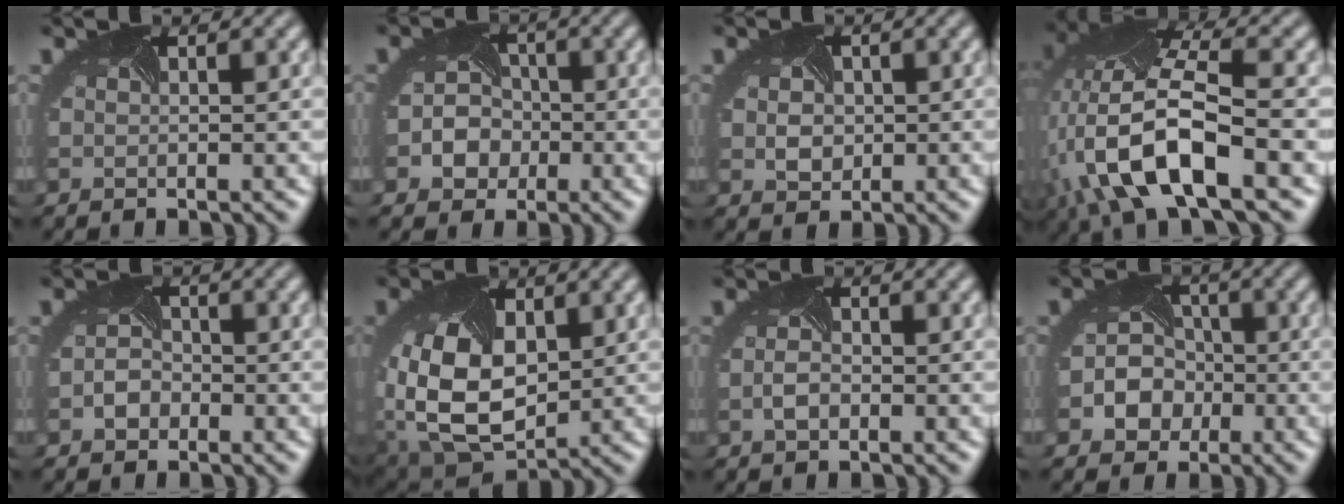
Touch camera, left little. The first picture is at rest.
{"total": 3.9, "force": [-1.1, 3.4, 1.5], "torque": [-0.005, 0.000, -0.021]}
{"total": 3.1, "force": [0.4, 2.6, 1.6], "torque": [-0.030, 0.006, 0.005]}
{"total": 12.1, "force": [-4.5, 5.0, 10.1], "torque": [-0.213, -0.003, -0.085]}
{"total": 2.0, "force": [-1.1, 1.5, 0.7], "torque": [-0.016, -0.004, -0.023]}
{"total": 11.5, "force": [0.1, 7.8, 8.4], "torque": [-0.191, -0.027, 0.015]}
{"total": 1.4, "force": [-0.7, 0.8, 0.9], "torque": [-0.026, -0.004, -0.014]}
{"total": 5.2, "force": [-1.5, 4.5, 2.0], "torque": [-0.018, -0.002, -0.034]}